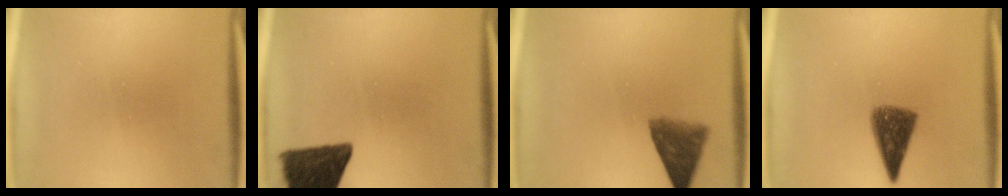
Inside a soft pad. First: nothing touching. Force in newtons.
{"total": 12.9}
{"total": 6.8}
{"total": 8.0}